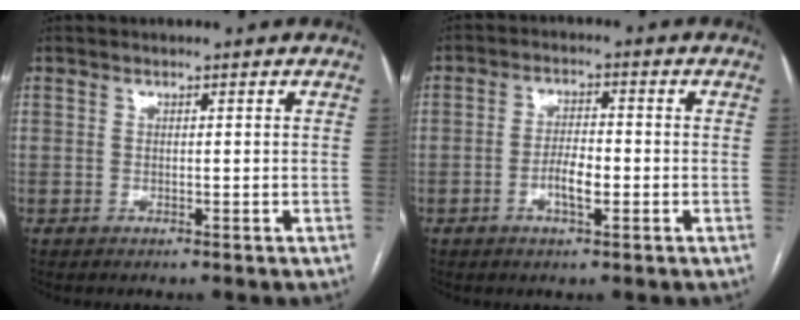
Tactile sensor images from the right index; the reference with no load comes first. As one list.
[{"total": 4.4, "force": [-1.6, 1.3, 3.9], "torque": [-0.075, 0.004, -0.029]}]